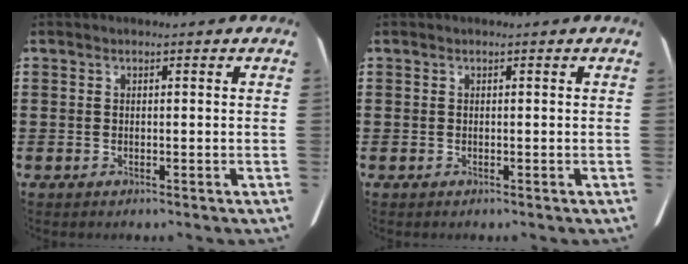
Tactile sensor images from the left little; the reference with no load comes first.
{"total": 0.0}